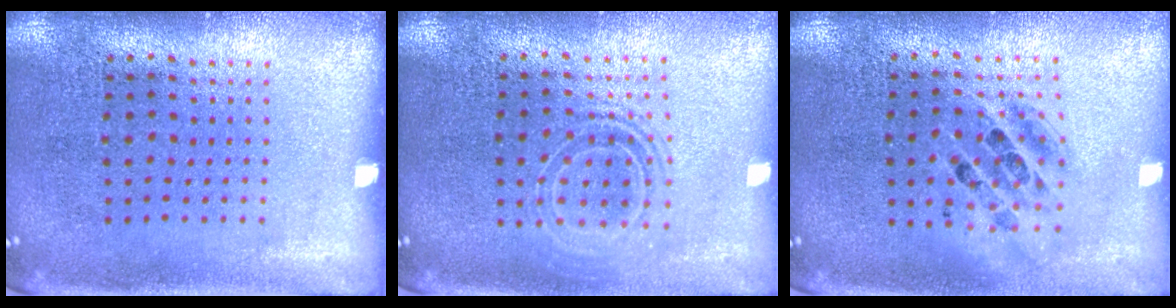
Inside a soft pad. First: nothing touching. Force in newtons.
{"total": 1.7, "press": 1.4, "slide": 1.0}
{"total": 1.4, "press": 1.3, "slide": 0.7}